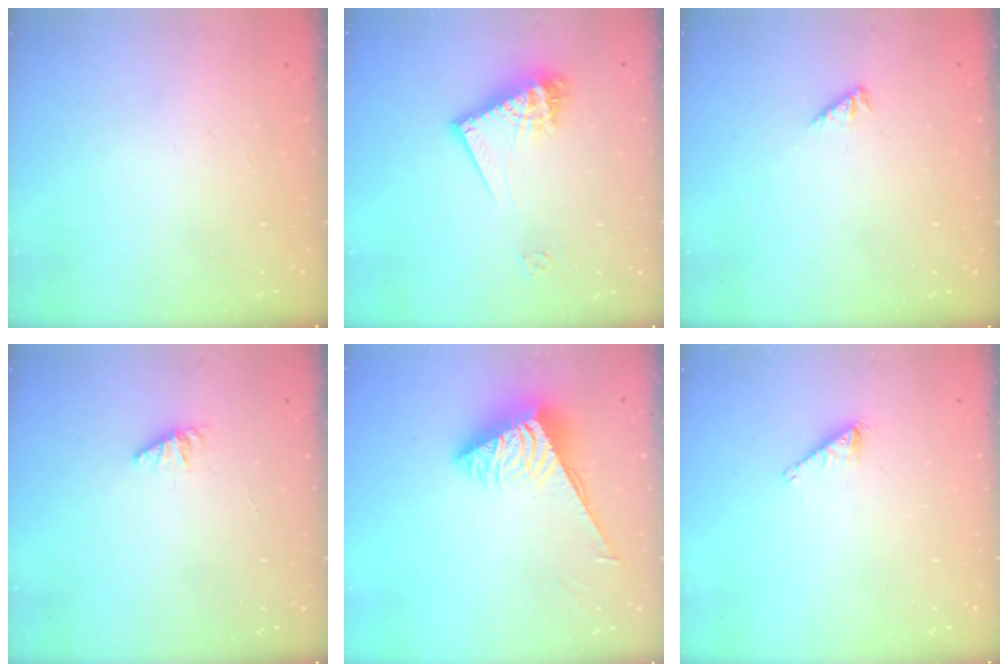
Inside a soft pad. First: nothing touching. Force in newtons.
{"total": 13.7, "press": 13.6, "slide": 1.3}
{"total": 1.7, "press": 1.6, "slide": 0.4}
{"total": 1.3, "press": 1.2, "slide": 0.2}
{"total": 3.8, "press": 3.8, "slide": 0.4}
{"total": 1.6, "press": 1.6, "slide": 0.2}